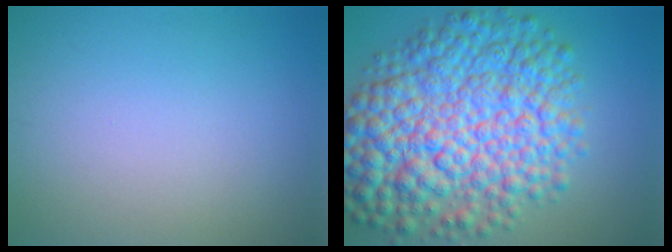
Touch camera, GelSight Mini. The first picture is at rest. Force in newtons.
{"total": 12.2, "press": 12.2, "slide": 0.2}